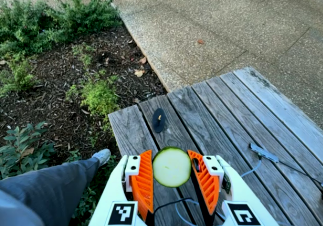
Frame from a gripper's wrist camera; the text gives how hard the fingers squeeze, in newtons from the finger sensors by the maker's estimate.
{"total": 9.8, "left": 9.2, "right": 10.3}